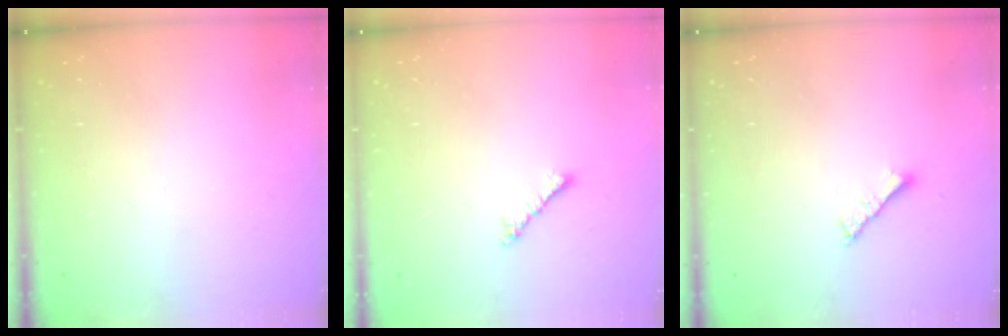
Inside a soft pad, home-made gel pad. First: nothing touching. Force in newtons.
{"total": 2.0, "press": 1.9, "slide": 0.6}
{"total": 2.8, "press": 2.8, "slide": 0.6}